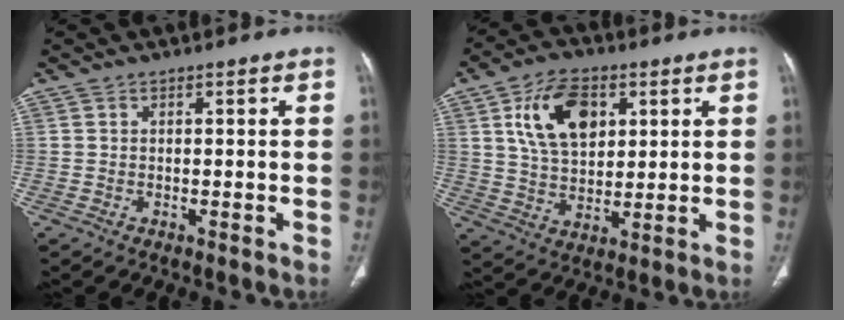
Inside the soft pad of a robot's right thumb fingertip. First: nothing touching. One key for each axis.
{"total": 13.3, "fx": 4.7, "fy": 8.3, "fz": 9.3, "tx": -0.140, "ty": -0.011, "tz": 0.088}